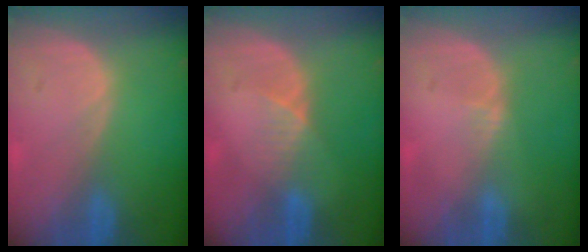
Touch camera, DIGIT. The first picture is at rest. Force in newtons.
{"total": 3.0, "press": 2.6, "slide": 1.5}
{"total": 0.8, "press": 0.8, "slide": 0.4}